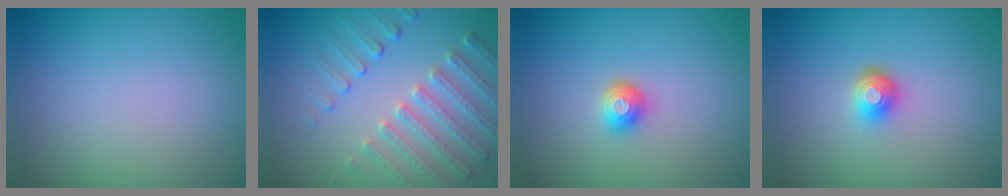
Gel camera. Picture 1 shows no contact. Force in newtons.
{"total": 4.0, "press": 3.7, "slide": 1.6}
{"total": 1.5, "press": 1.3, "slide": 0.8}
{"total": 1.9, "press": 1.4, "slide": 1.3}